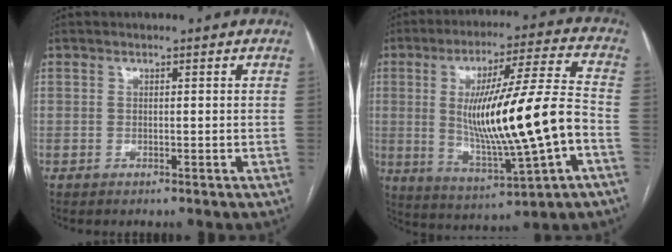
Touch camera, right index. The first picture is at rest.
{"total": 19.2, "force": [-2.3, 1.1, 19.0], "torque": [-0.336, -0.004, -0.029]}